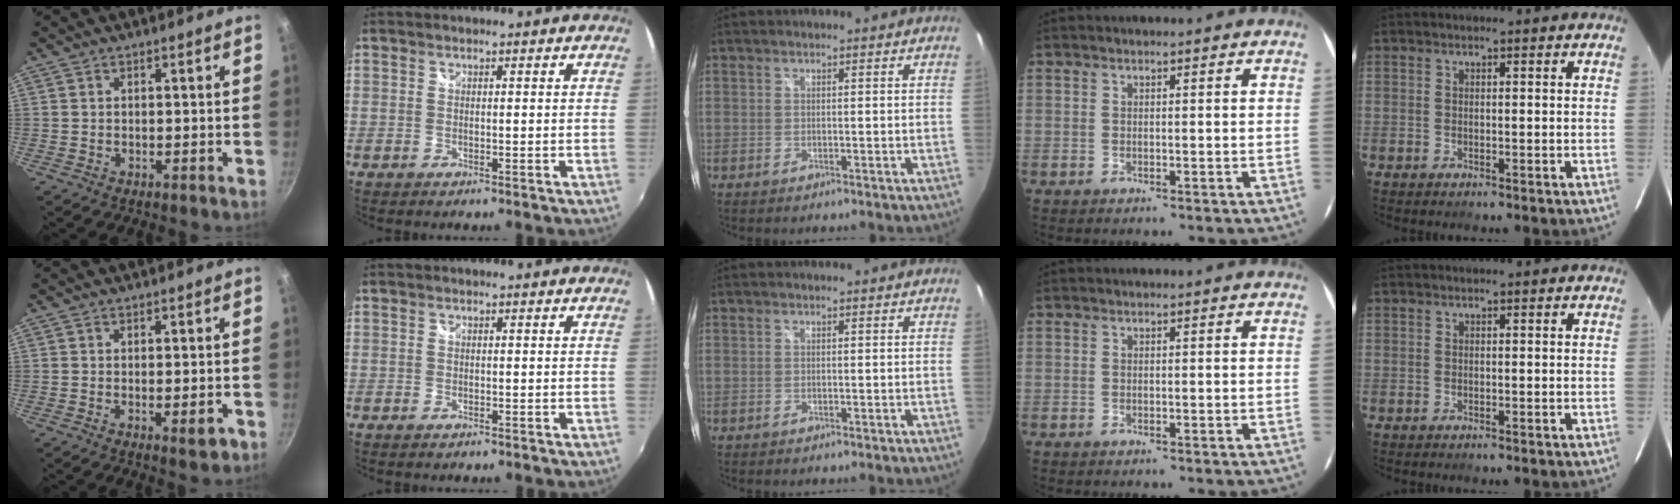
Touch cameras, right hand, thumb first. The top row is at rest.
{"thumb": {"total": 3.5, "force": [-1.2, 1.0, 3.1], "torque": [-0.039, 0.000, -0.016]}, "index": {"total": 0.8, "force": [-0.6, 0.4, 0.3], "torque": [-0.007, -0.003, -0.013]}}